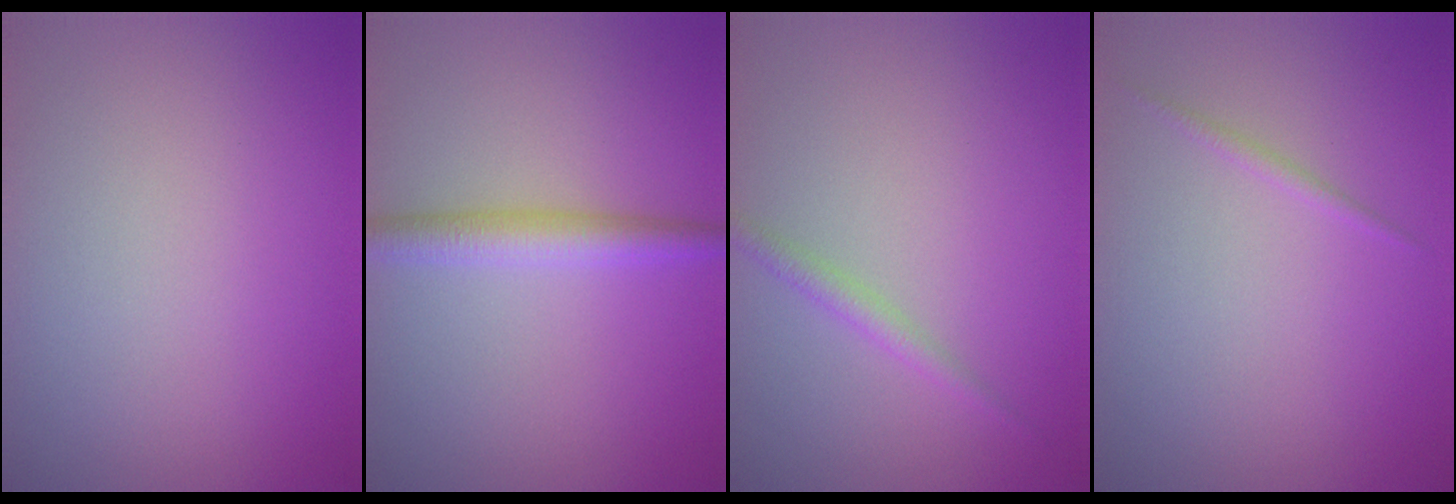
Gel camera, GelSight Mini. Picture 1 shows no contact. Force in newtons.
{"total": 3.0, "press": 3.0, "slide": 0.1}
{"total": 1.4, "press": 1.4, "slide": 0.0}
{"total": 0.7, "press": 0.7, "slide": 0.0}